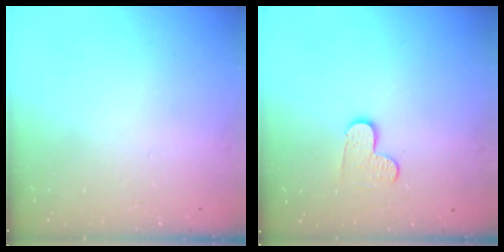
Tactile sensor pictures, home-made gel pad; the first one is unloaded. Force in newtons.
{"total": 4.8, "press": 4.8, "slide": 0.5}